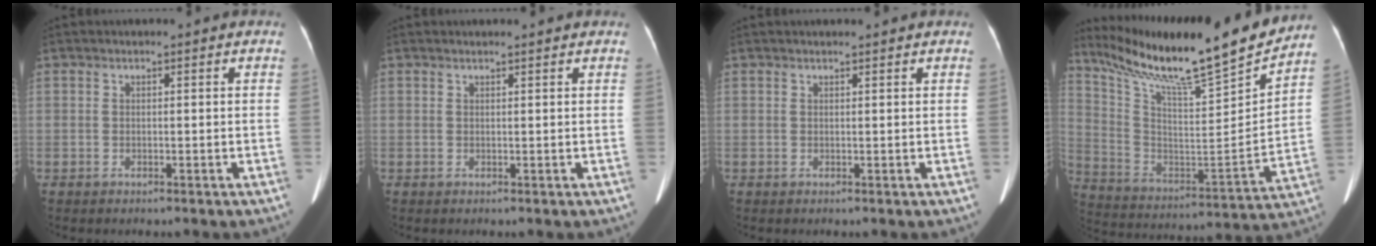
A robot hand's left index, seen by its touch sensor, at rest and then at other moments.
{"total": 2.0, "force": [1.9, 0.2, 0.5], "torque": [-0.011, 0.012, 0.026]}
{"total": 2.3, "force": [2.1, 0.4, 0.9], "torque": [-0.011, 0.021, 0.028]}
{"total": 25.6, "force": [22.0, 1.3, 12.9], "torque": [-0.242, -0.041, 0.350]}